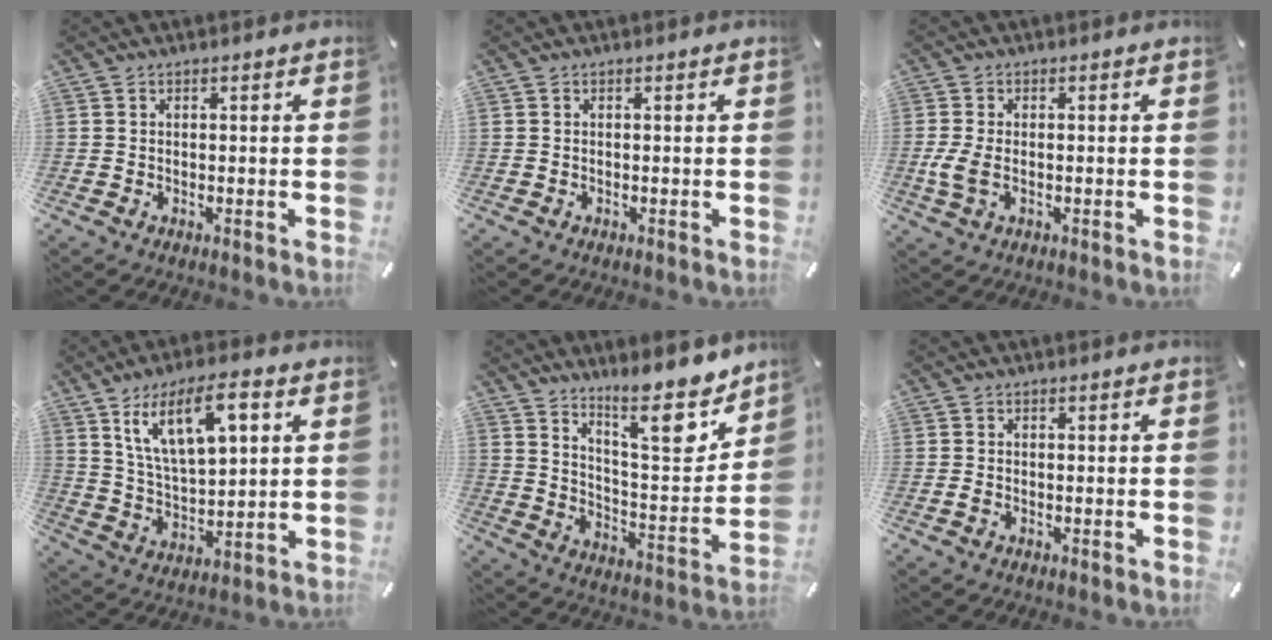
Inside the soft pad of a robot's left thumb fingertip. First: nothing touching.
{"total": 0.0}
{"total": 4.5, "force": [-1.0, 2.3, 3.8], "torque": [-0.089, -0.003, -0.020]}
{"total": 14.7, "force": [7.6, 6.4, 10.8], "torque": [-0.211, -0.014, 0.130]}
{"total": 15.2, "force": [12.4, 3.5, 7.9], "torque": [-0.116, -0.103, 0.209]}
{"total": 0.8, "force": [-0.4, 0.5, 0.5], "torque": [-0.009, 0.000, -0.008]}